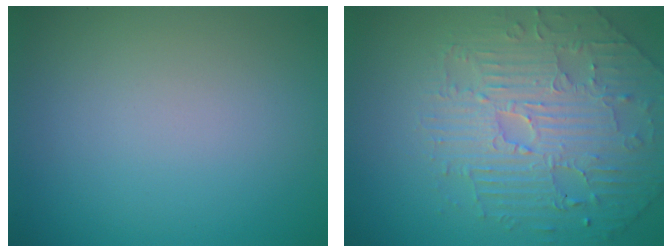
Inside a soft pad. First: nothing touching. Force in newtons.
{"total": 4.7, "press": 4.7, "slide": 0.5}